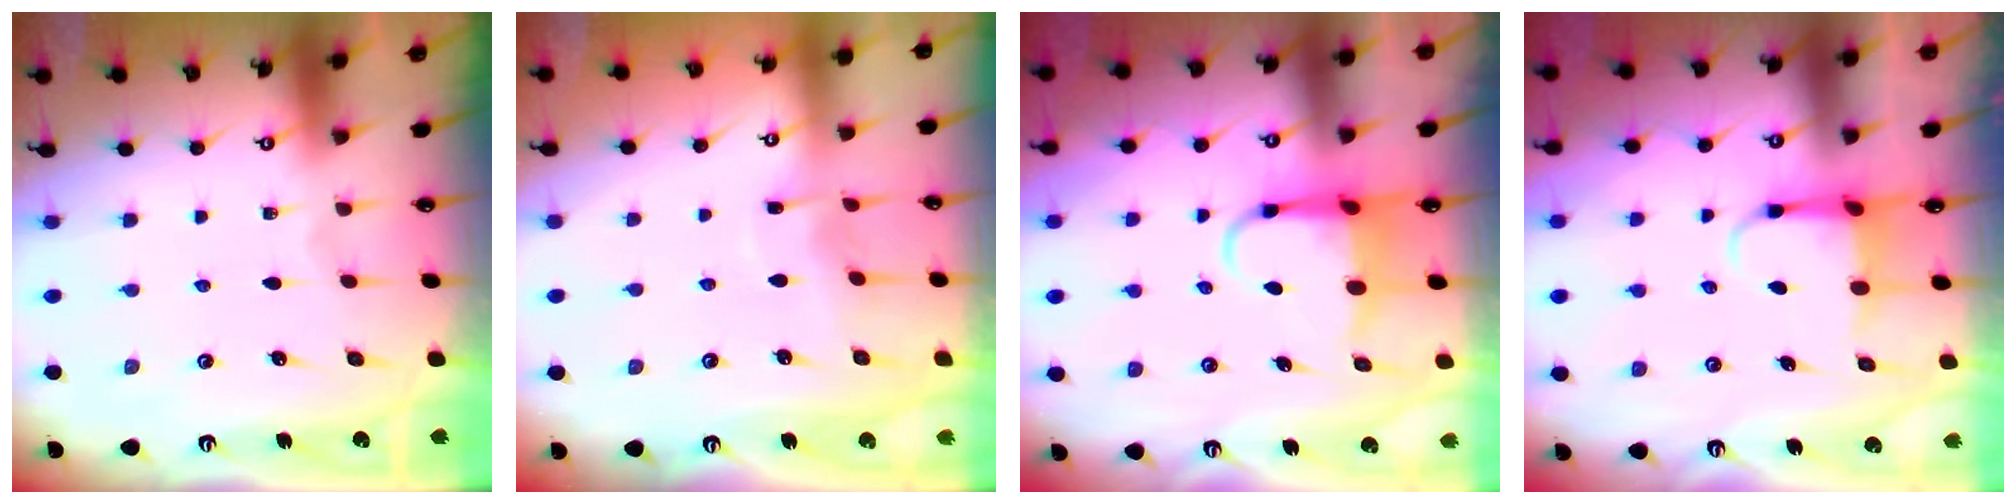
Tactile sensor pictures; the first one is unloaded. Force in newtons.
{"total": 4.2, "press": 4.2, "slide": 0.1}
{"total": 5.6, "press": 5.5, "slide": 1.0}
{"total": 4.5, "press": 4.5, "slide": 0.5}